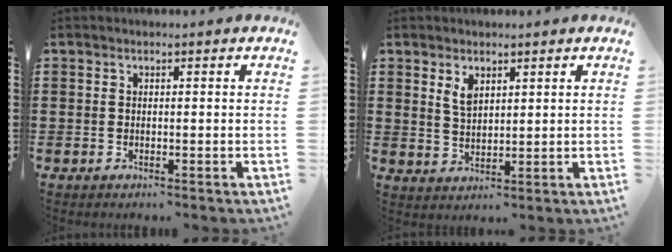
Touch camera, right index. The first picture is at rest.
{"total": 2.9, "force": [1.9, 1.5, 1.7], "torque": [-0.039, 0.003, 0.035]}